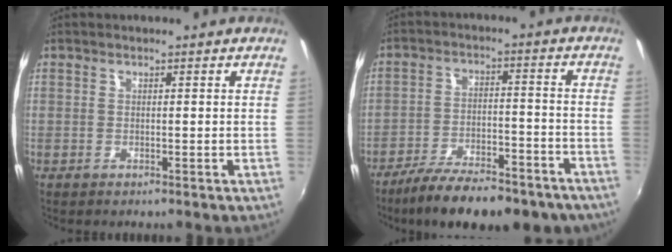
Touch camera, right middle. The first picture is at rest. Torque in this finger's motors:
{"motor_torque": [1.17, -0.97, 0.29, 0.09]}